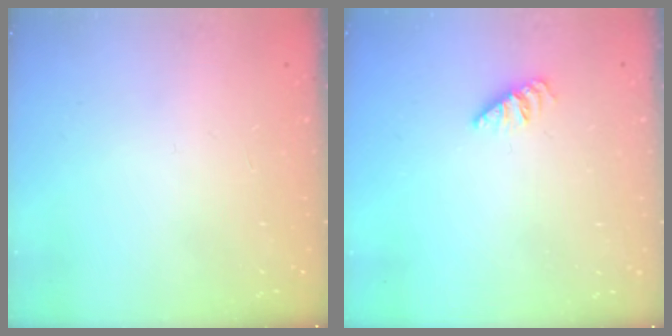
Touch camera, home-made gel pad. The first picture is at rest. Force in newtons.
{"total": 0.0}